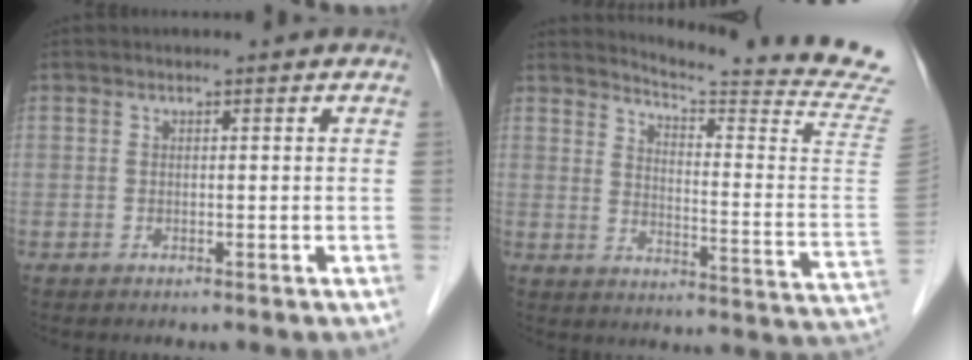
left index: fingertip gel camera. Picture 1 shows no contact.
{"total": 19.2, "force": [18.1, -2.9, 5.7], "torque": [-0.098, -0.163, 0.209]}